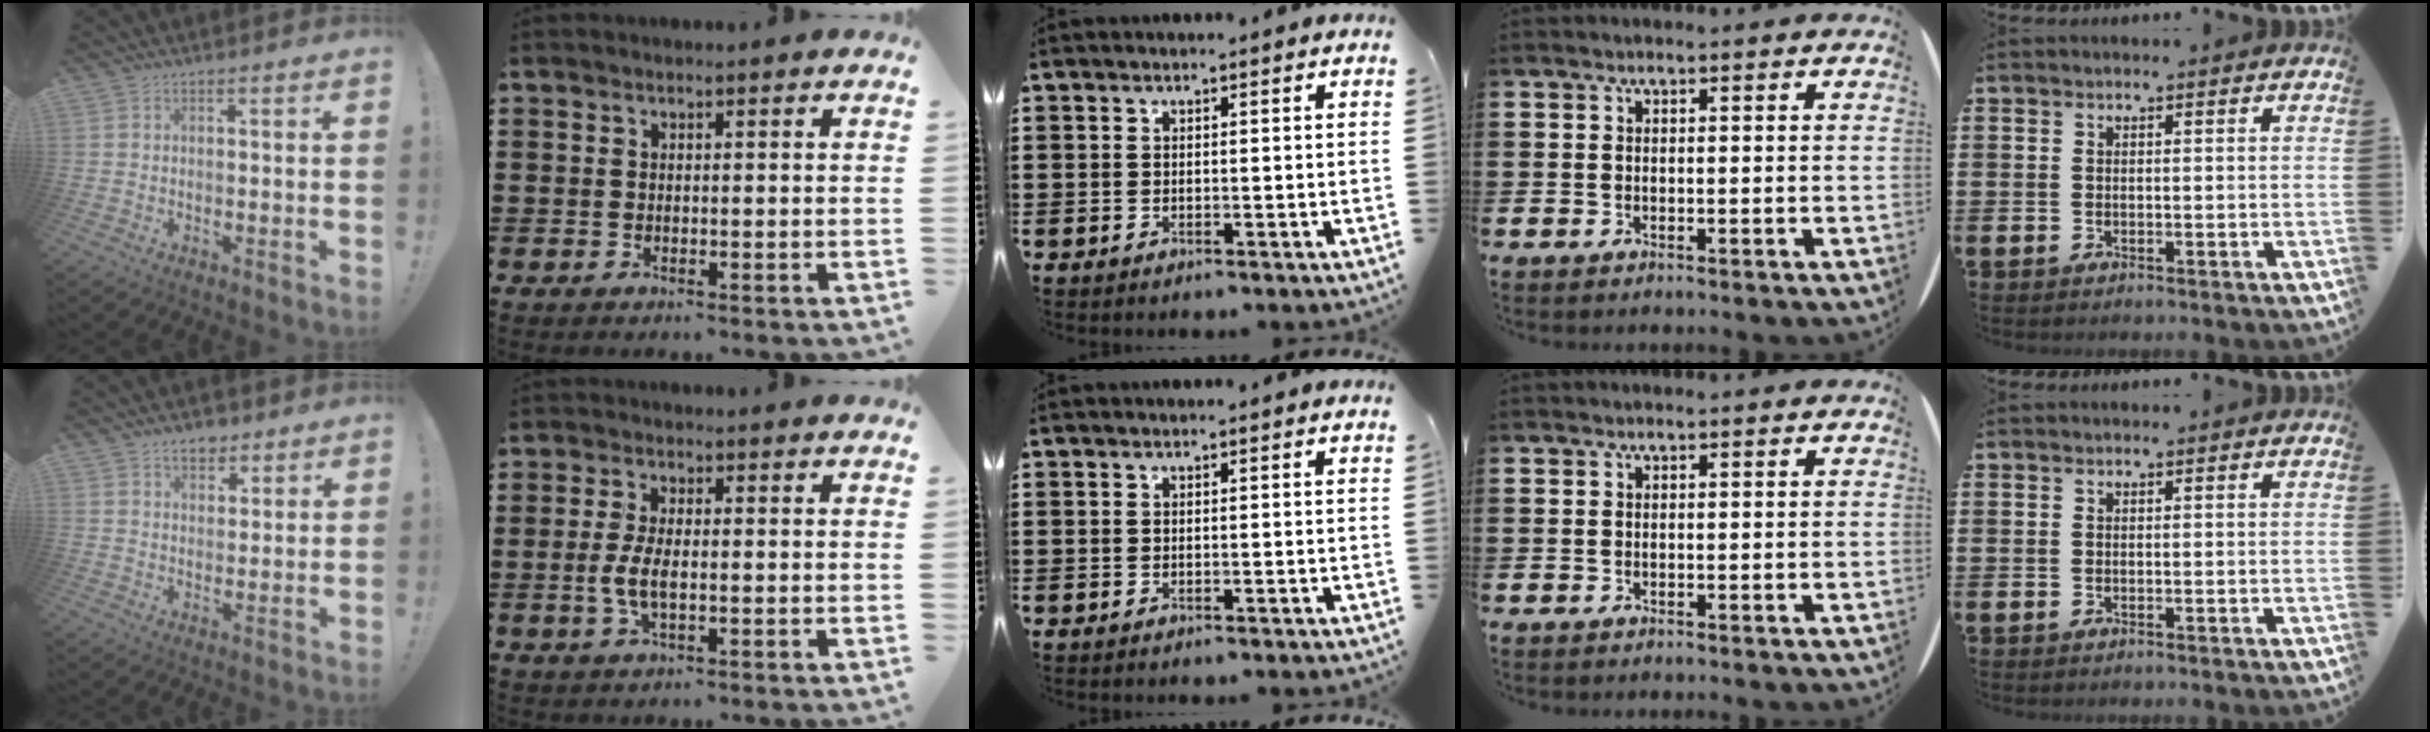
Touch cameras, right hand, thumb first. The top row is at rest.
{"thumb": {"total": 5.8, "force": [3.9, 3.7, 2.2], "torque": [-0.017, -0.018, 0.069]}, "index": {"total": 4.4, "force": [-0.7, 1.6, 4.0], "torque": [-0.092, -0.005, -0.018]}}